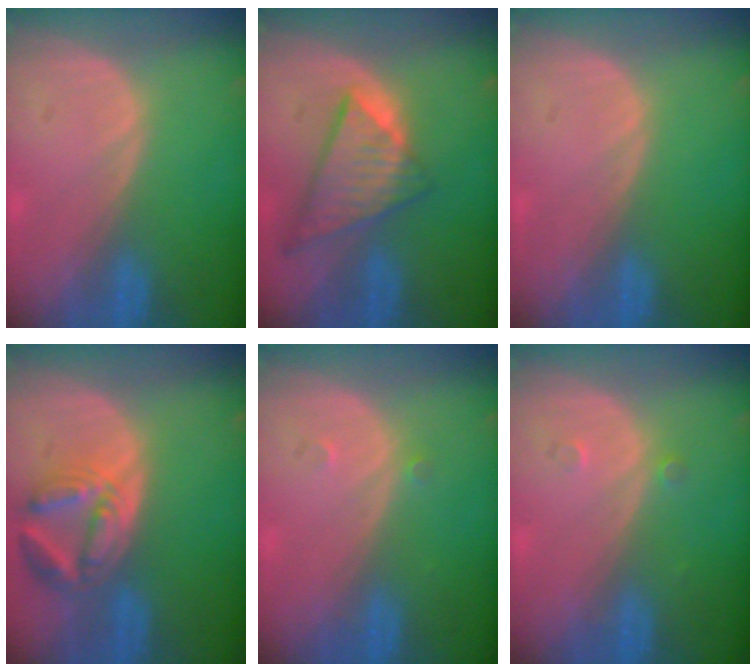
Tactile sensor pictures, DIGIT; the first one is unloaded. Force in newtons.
{"total": 8.7, "press": 7.5, "slide": 4.3}
{"total": 0.0}
{"total": 7.9, "press": 7.0, "slide": 3.6}
{"total": 0.9, "press": 0.7, "slide": 0.5}
{"total": 1.2, "press": 1.0, "slide": 0.7}